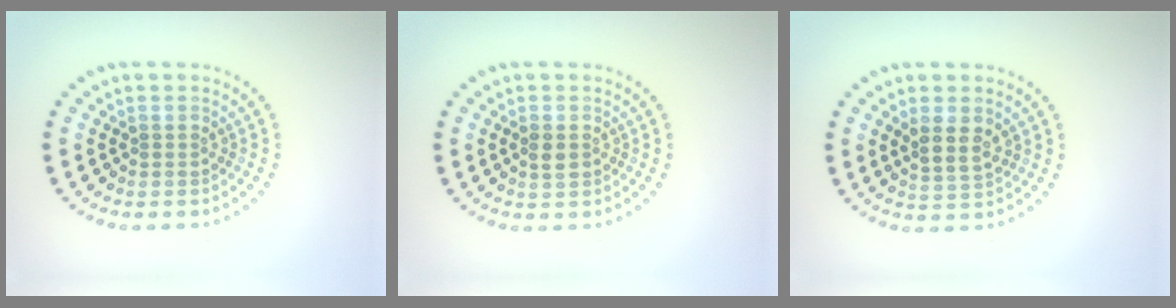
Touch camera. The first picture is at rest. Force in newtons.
{"total": 1.4, "press": 1.4, "slide": 0.1}
{"total": 2.6, "press": 2.4, "slide": 1.0}